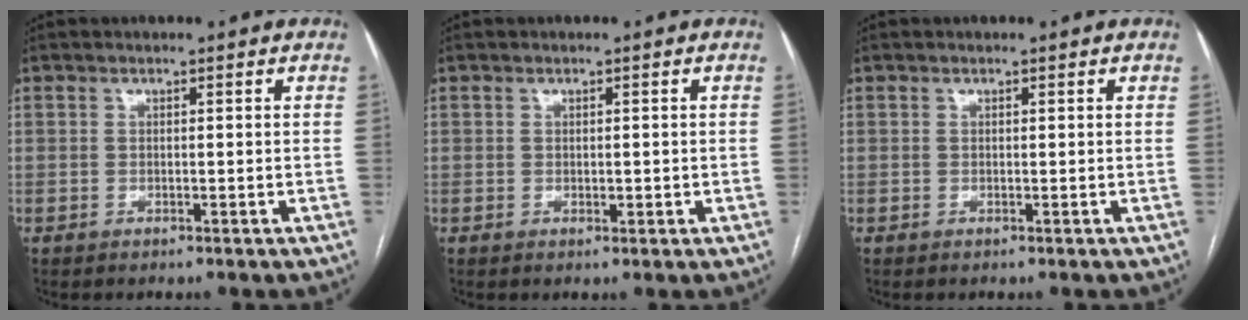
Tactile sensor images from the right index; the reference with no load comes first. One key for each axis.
{"total": 1.2, "fx": -0.1, "fy": 0.7, "fz": 1.0, "tx": -0.013, "ty": -0.001, "tz": 0.002}
{"total": 0.0}